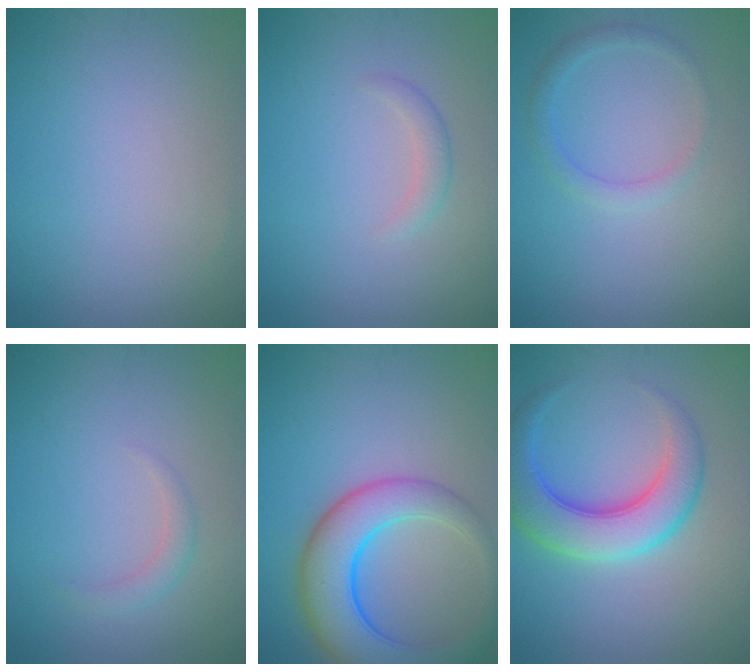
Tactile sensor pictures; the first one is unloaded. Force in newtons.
{"total": 1.3, "press": 1.3, "slide": 0.1}
{"total": 1.8, "press": 1.8, "slide": 0.1}
{"total": 1.2, "press": 1.2, "slide": 0.1}
{"total": 7.6, "press": 7.6, "slide": 0.4}
{"total": 6.5, "press": 6.5, "slide": 0.1}